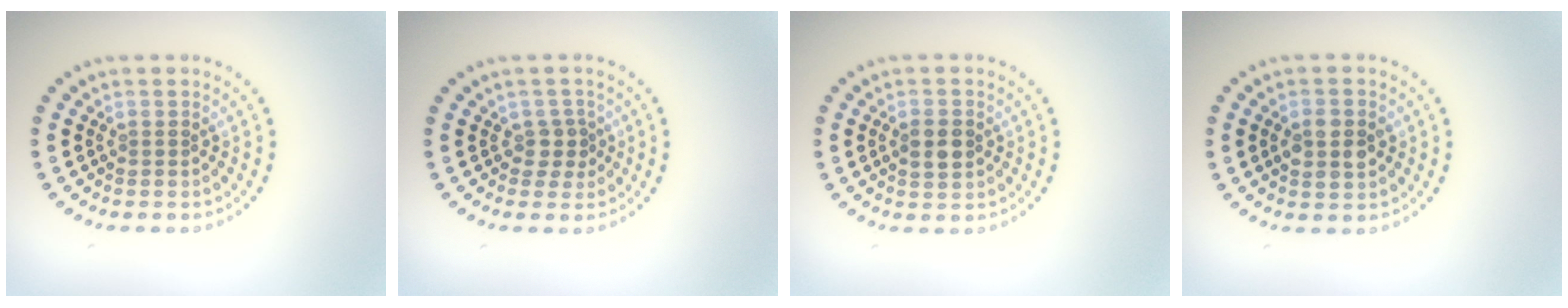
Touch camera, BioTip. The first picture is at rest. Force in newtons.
{"total": 1.7, "press": 1.4, "slide": 0.9}
{"total": 2.4, "press": 2.4, "slide": 0.1}
{"total": 2.8, "press": 2.8, "slide": 0.0}